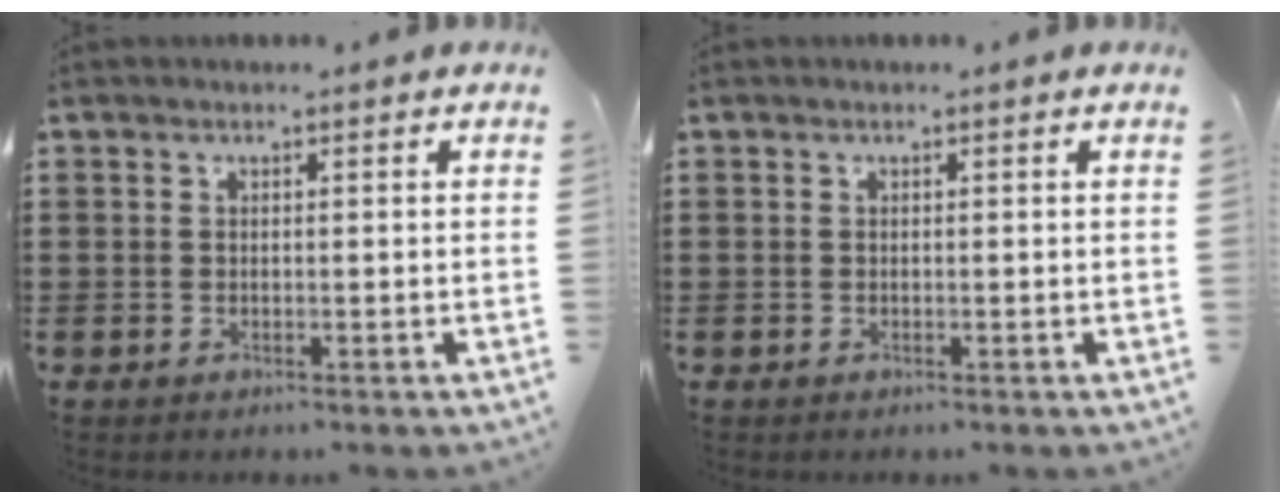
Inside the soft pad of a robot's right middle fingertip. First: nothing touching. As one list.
[{"total": 0.0}]